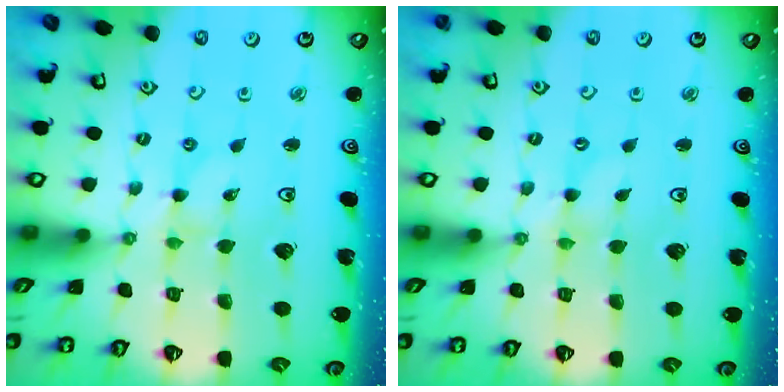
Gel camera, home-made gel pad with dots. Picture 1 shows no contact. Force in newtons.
{"total": 0.0}